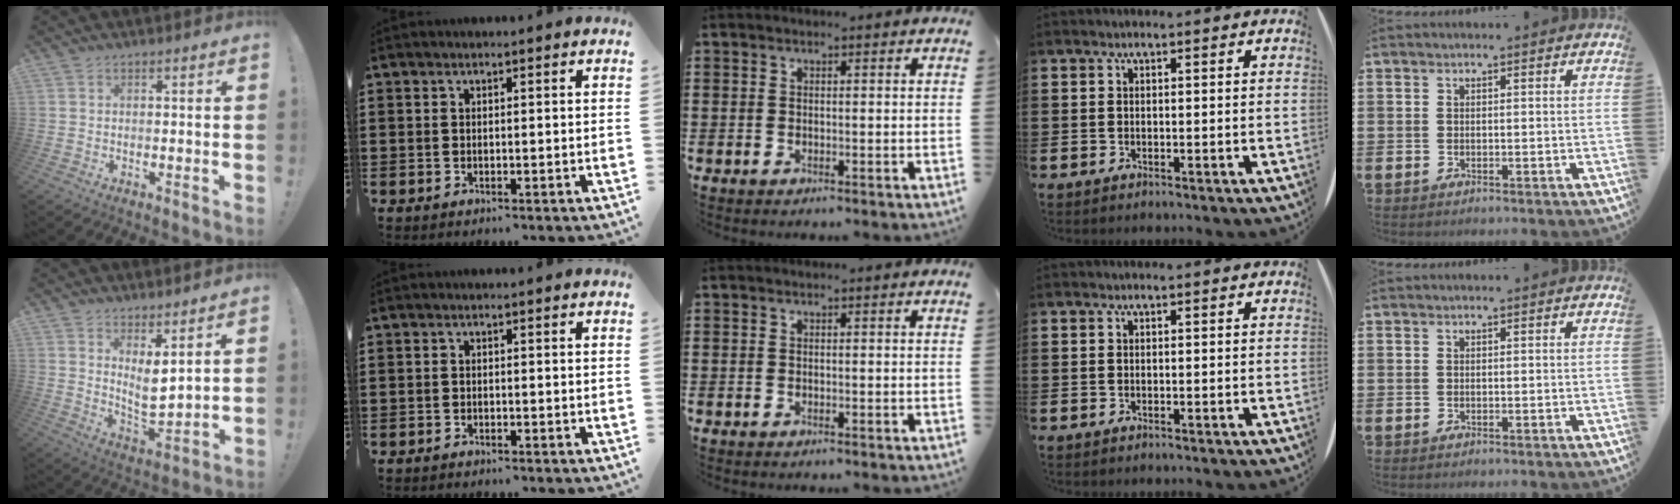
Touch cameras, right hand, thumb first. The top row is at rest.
{"thumb": {"total": 7.0, "force": [4.3, 2.0, 5.1], "torque": [-0.076, -0.045, 0.082]}, "index": {"total": 0.7, "force": [-0.7, 0.1, 0.0], "torque": [-0.001, 0.001, -0.016]}}